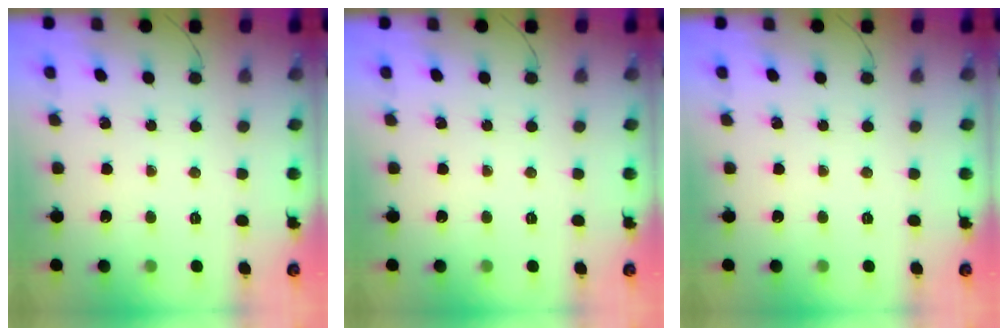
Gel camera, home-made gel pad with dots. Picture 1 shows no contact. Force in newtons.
{"total": 0.0}
{"total": 0.0}